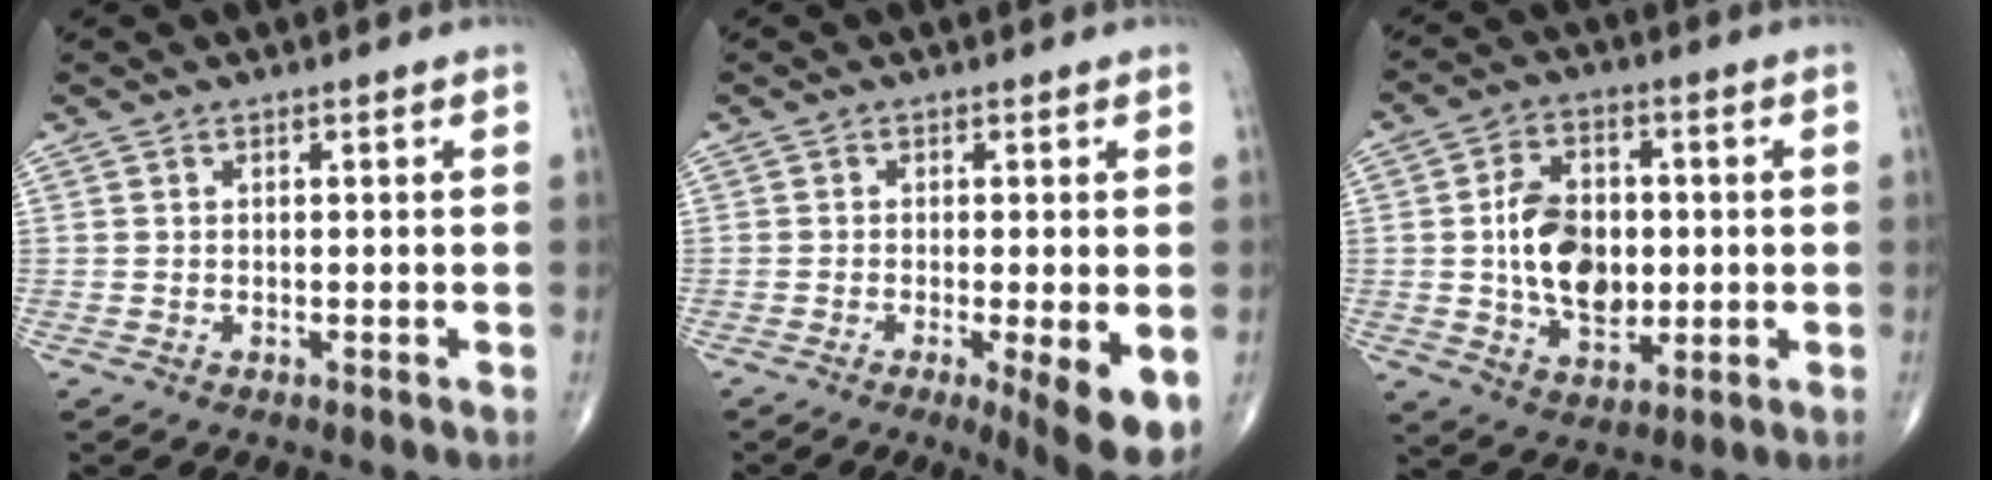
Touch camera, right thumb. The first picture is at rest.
{"total": 7.8, "force": [-2.5, 1.3, 7.2], "torque": [-0.102, -0.021, -0.039]}
{"total": 12.5, "force": [0.1, 8.4, 9.3], "torque": [-0.135, 0.004, 0.005]}